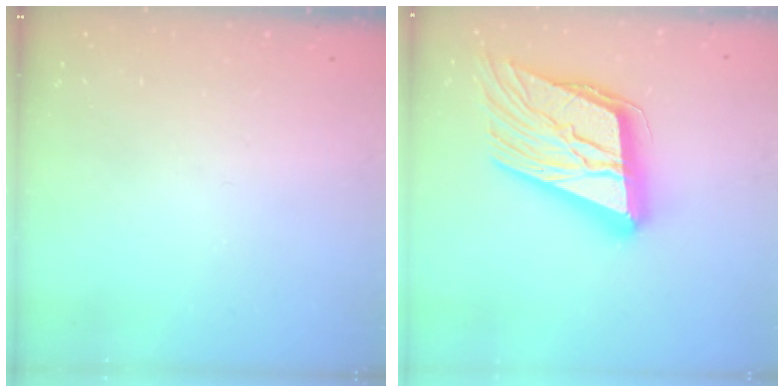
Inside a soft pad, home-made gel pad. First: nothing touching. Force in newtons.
{"total": 27.8, "press": 27.3, "slide": 5.1}